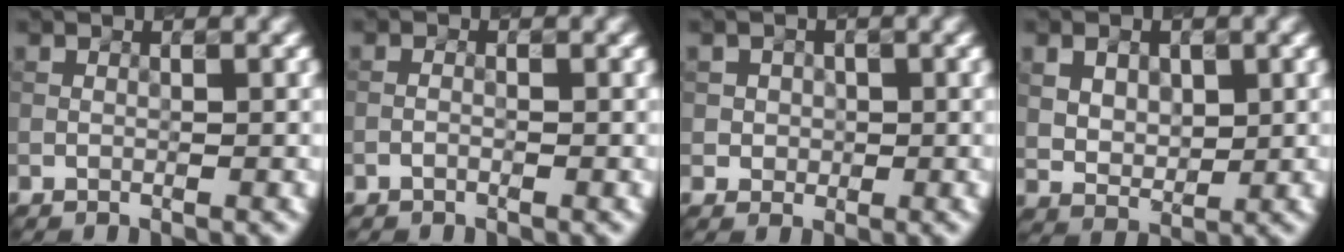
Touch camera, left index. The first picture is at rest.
{"total": 0.5, "force": [-0.4, 0.1, 0.3], "torque": [-0.008, 0.001, -0.010]}
{"total": 1.8, "force": [0.4, 1.7, 0.4], "torque": [0.013, -0.002, 0.001]}
{"total": 3.4, "force": [1.2, 2.3, 2.2], "torque": [-0.042, -0.002, 0.024]}